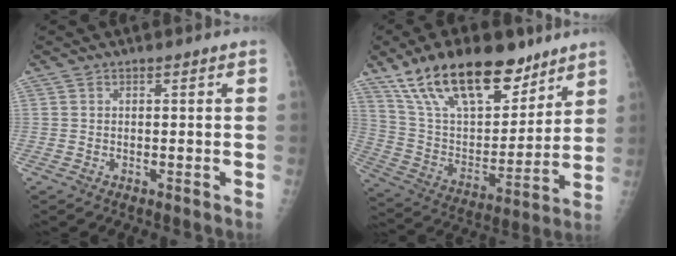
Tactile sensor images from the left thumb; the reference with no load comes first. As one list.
[{"total": 23.7, "force": [16.1, 10.6, 13.9], "torque": [-0.199, -0.048, 0.286]}]